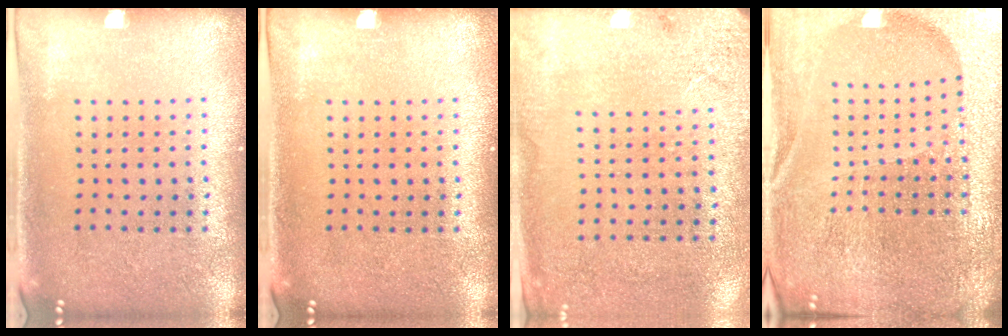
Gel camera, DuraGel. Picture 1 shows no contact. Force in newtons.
{"total": 0.0}
{"total": 2.7, "press": 2.2, "slide": 1.5}
{"total": 5.4, "press": 5.0, "slide": 2.1}